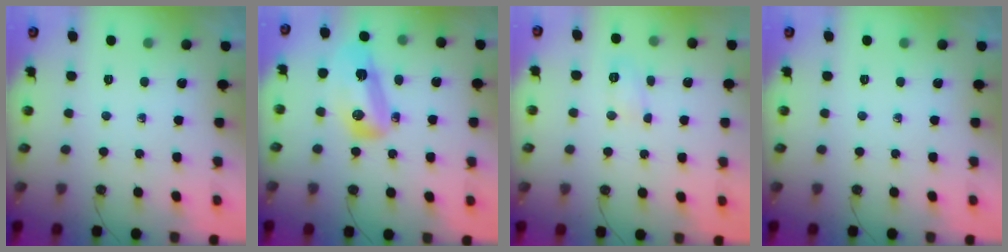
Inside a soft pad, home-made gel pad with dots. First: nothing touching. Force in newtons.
{"total": 12.7, "press": 10.9, "slide": 6.4}
{"total": 4.1, "press": 4.1, "slide": 0.4}
{"total": 0.0}